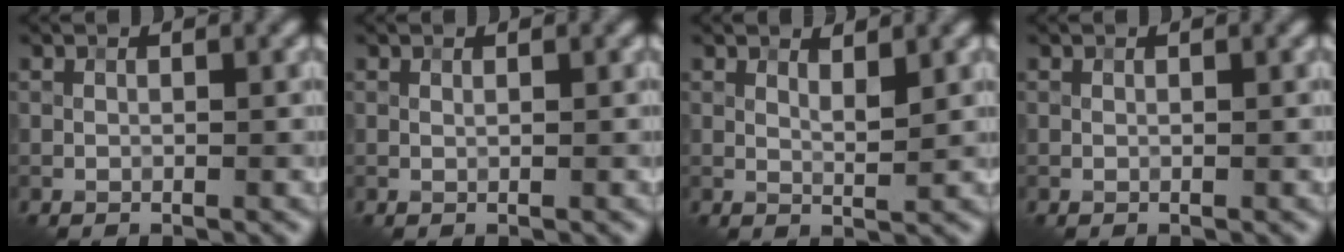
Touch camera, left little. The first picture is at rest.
{"total": 0.0}
{"total": 1.5, "force": [1.0, 0.3, 1.0], "torque": [-0.018, -0.003, 0.016]}
{"total": 0.0}